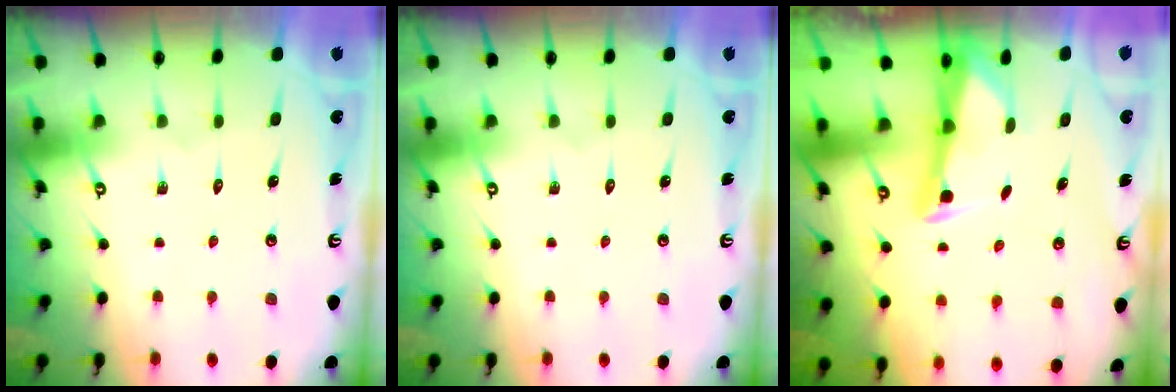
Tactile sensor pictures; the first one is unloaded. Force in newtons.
{"total": 0.0}
{"total": 2.6, "press": 2.6, "slide": 0.3}